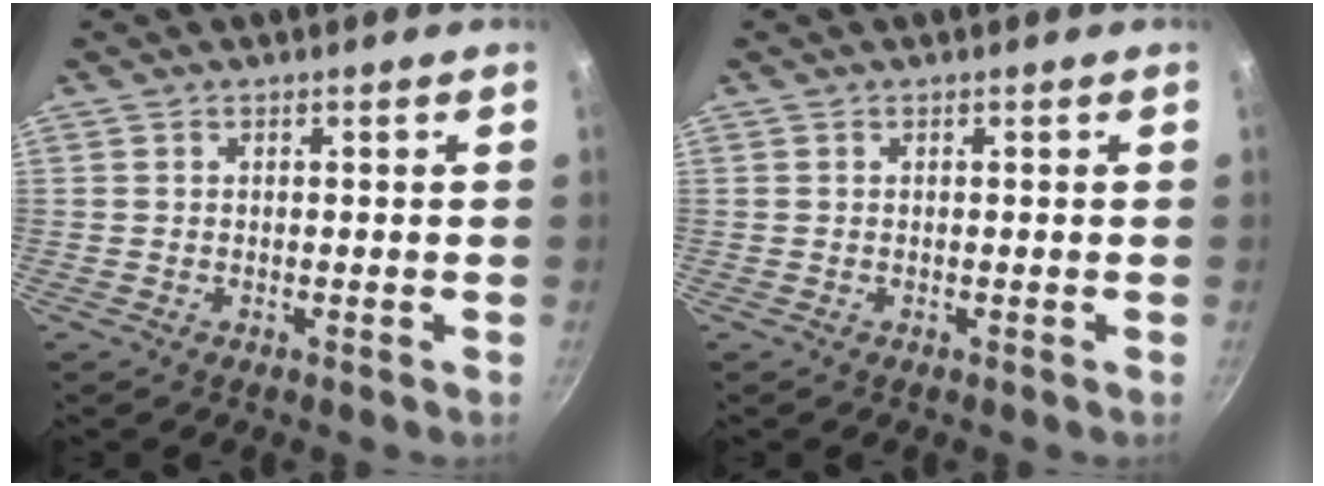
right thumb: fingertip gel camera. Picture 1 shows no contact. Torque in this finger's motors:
{"motor_torque": [-0.30, 0.04, 0.10, -0.04, 0.02]}